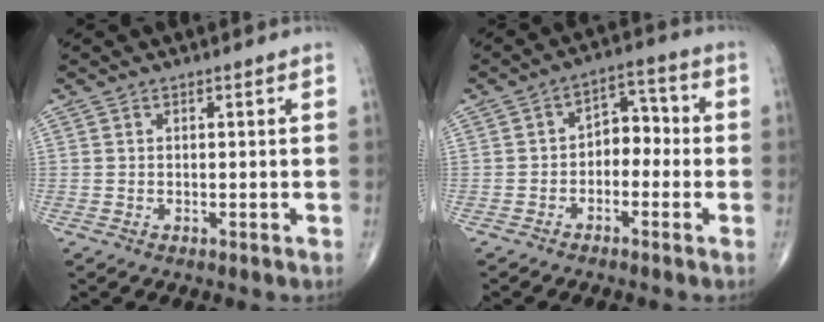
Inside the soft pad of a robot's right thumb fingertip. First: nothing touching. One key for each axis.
{"total": 6.3, "fx": -1.2, "fy": 4.4, "fz": 4.4, "tx": -0.036, "ty": 0.035, "tz": -0.034}